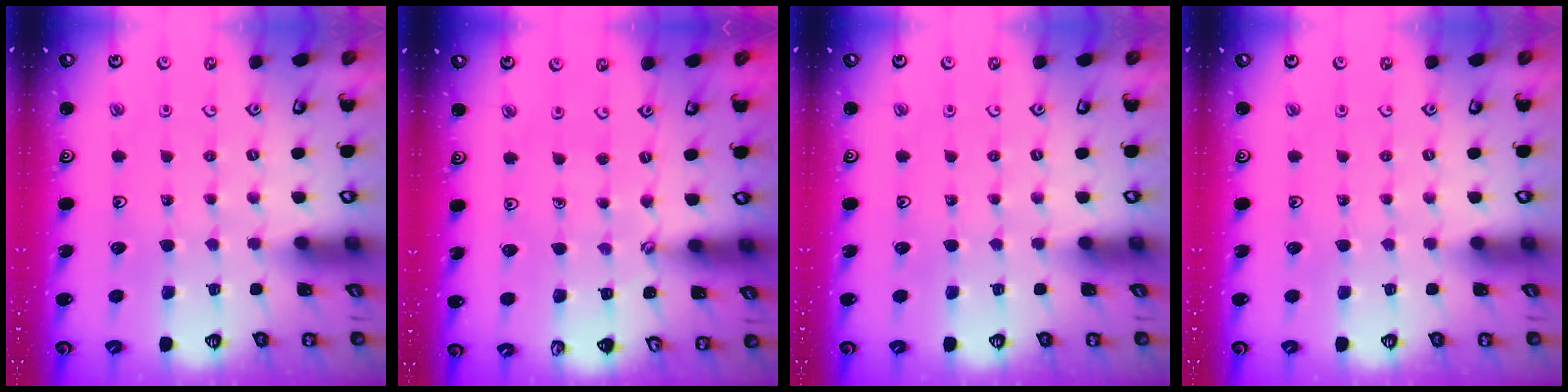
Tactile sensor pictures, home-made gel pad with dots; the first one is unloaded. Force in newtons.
{"total": 2.4, "press": 2.4, "slide": 0.3}
{"total": 0.0}
{"total": 0.0}